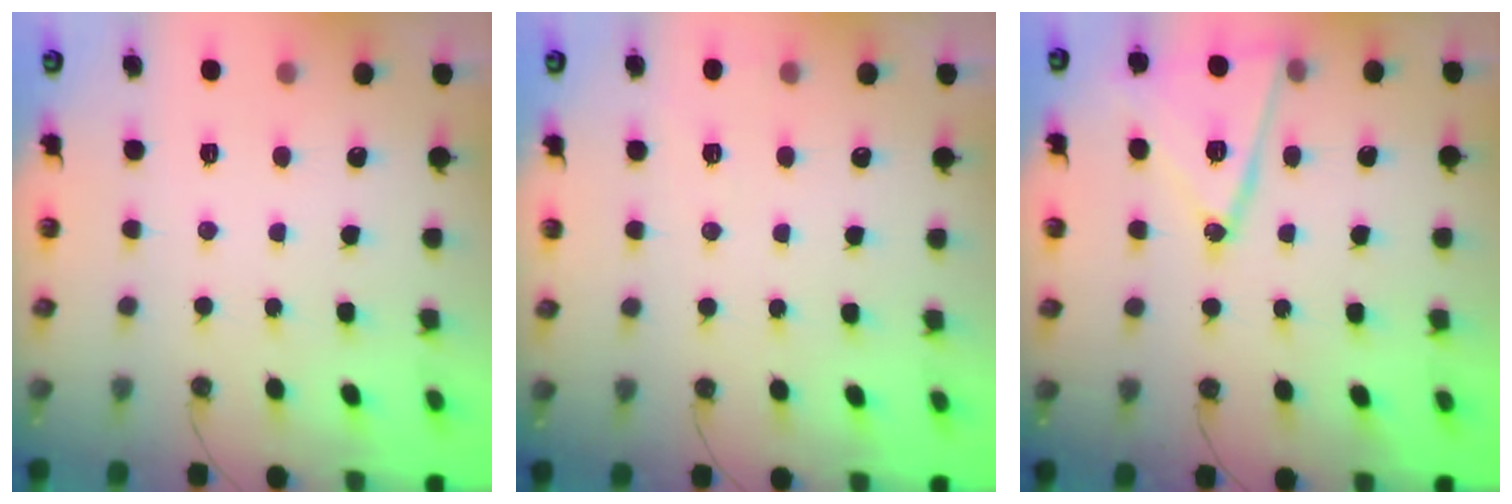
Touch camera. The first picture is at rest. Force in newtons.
{"total": 3.5, "press": 3.5, "slide": 0.8}
{"total": 16.8, "press": 16.6, "slide": 2.6}